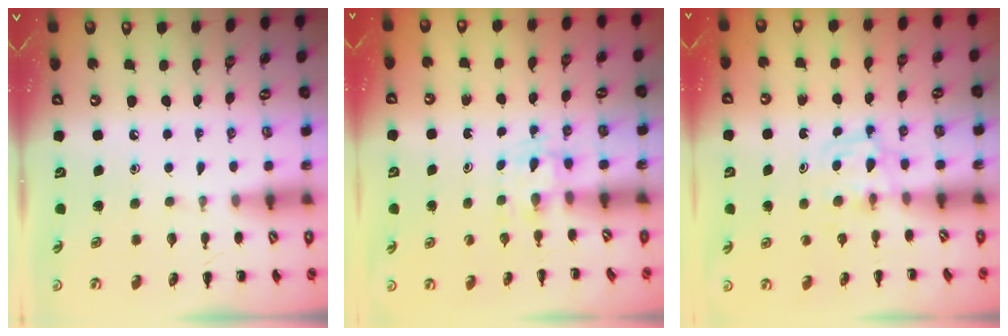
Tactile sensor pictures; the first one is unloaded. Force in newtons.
{"total": 3.0, "press": 2.8, "slide": 1.1}
{"total": 2.9, "press": 2.6, "slide": 1.2}